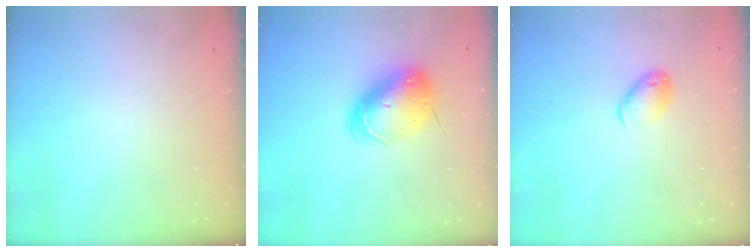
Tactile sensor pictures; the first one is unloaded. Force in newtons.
{"total": 9.0, "press": 8.9, "slide": 1.7}
{"total": 8.4, "press": 8.3, "slide": 1.1}